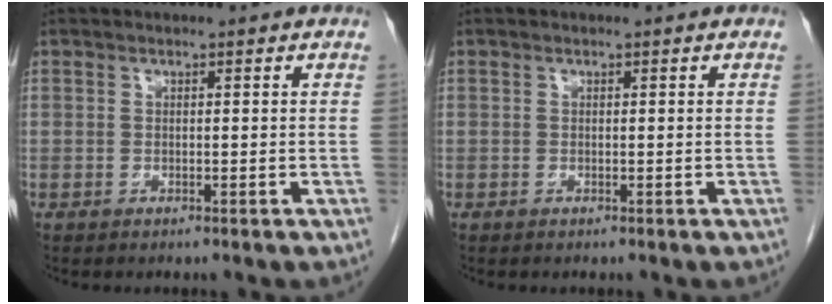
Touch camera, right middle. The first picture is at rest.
{"total": 0.0}